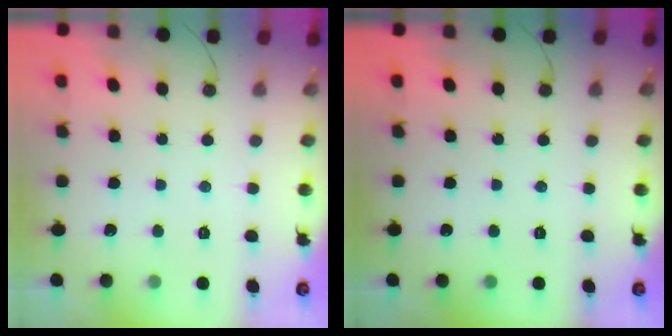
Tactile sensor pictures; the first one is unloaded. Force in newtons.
{"total": 0.0}